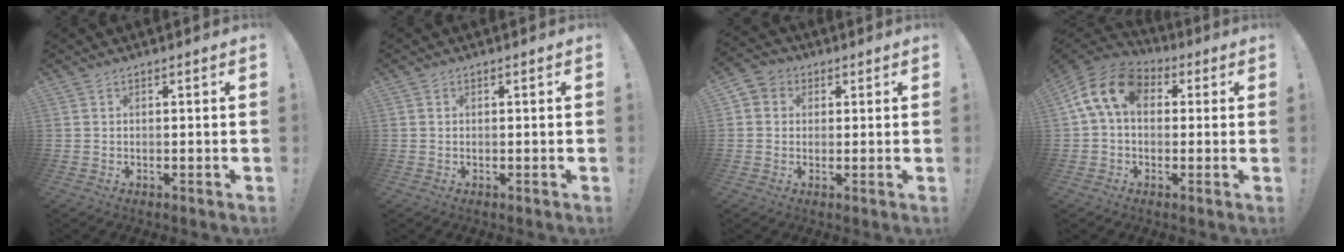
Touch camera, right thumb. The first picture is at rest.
{"total": 0.0}
{"total": 4.2, "force": [0.2, 4.0, 1.2], "torque": [-0.016, 0.007, 0.005]}
{"total": 13.7, "force": [3.4, 9.1, 9.7], "torque": [-0.188, 0.010, 0.065]}